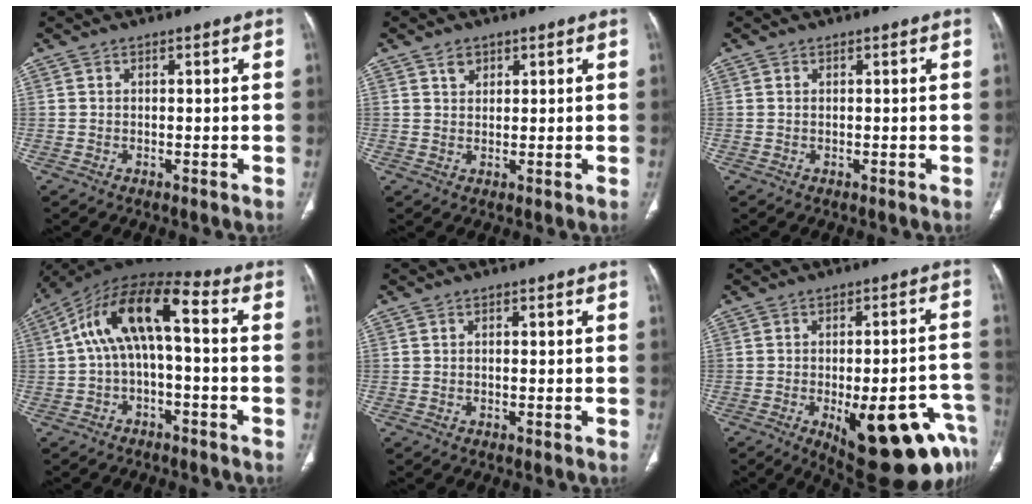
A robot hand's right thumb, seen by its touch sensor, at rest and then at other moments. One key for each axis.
{"total": 2.2, "fx": 1.3, "fy": 1.6, "fz": 0.7, "tx": 0.000, "ty": -0.008, "tz": 0.021}
{"total": 0.0}
{"total": 12.8, "fx": 0.5, "fy": 5.6, "fz": 11.5, "tx": -0.204, "ty": 0.059, "tz": -0.001}
{"total": 0.9, "fx": 0.1, "fy": 0.4, "fz": 0.8, "tx": -0.020, "ty": 0.007, "tz": 0.003}
{"total": 22.4, "fx": -10.3, "fy": 8.0, "fz": 18.2, "tx": -0.155, "ty": 0.039, "tz": -0.122}